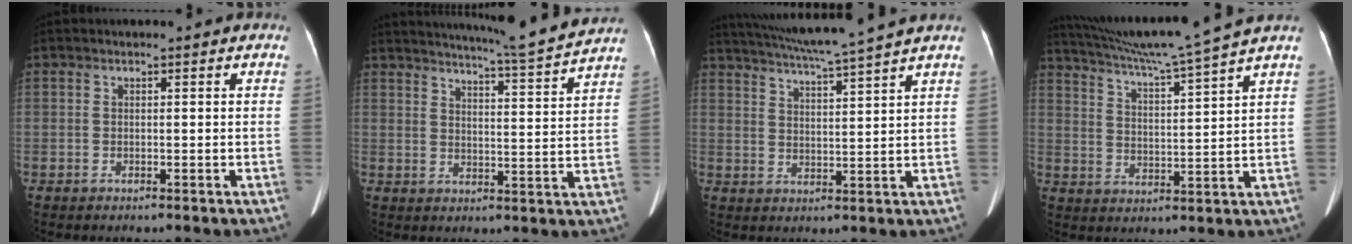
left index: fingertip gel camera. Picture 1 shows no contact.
{"total": 11.5, "force": [10.6, -2.0, 4.0], "torque": [-0.075, -0.027, 0.143]}
{"total": 12.3, "force": [10.8, -2.0, 5.6], "torque": [-0.104, -0.001, 0.162]}
{"total": 14.3, "force": [12.4, -3.1, 6.4], "torque": [-0.117, -0.019, 0.192]}